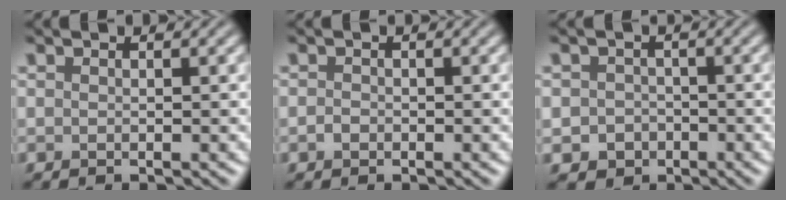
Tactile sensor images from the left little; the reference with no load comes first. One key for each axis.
{"total": 0.7, "fx": -0.3, "fy": 0.5, "fz": 0.3, "tx": -0.007, "ty": -0.002, "tz": -0.007}
{"total": 2.3, "fx": -0.7, "fy": 2.1, "fz": 0.6, "tx": -0.001, "ty": -0.003, "tz": -0.011}